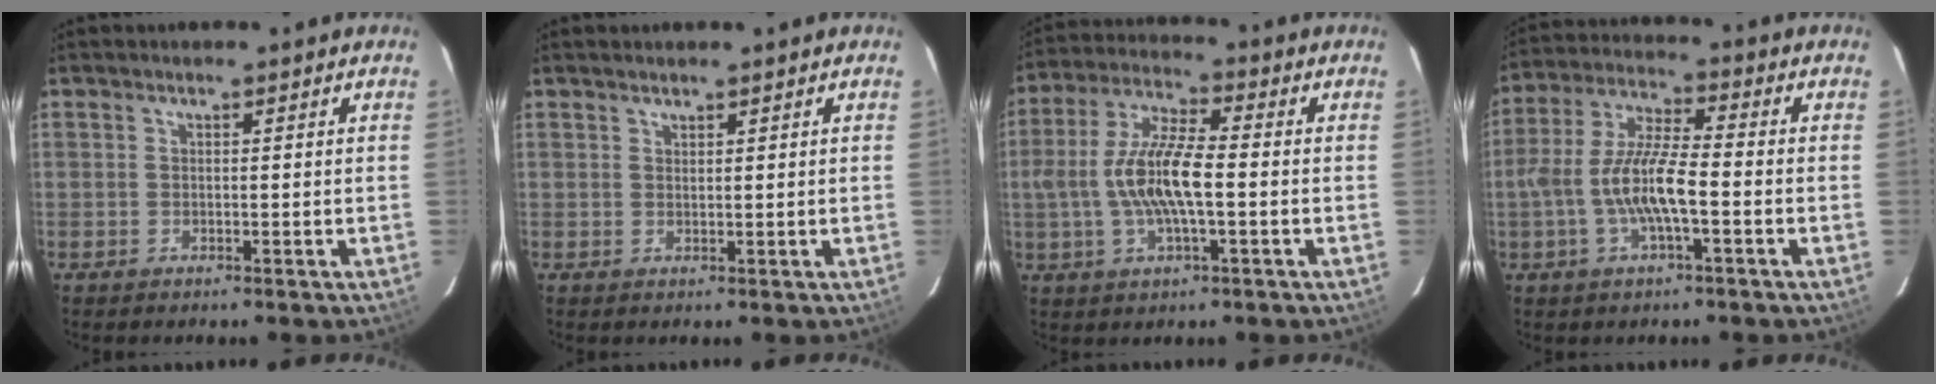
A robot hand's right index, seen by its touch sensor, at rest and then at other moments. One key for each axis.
{"total": 0.9, "fx": 0.9, "fy": 0.1, "fz": 0.1, "tx": -0.003, "ty": 0.001, "tz": 0.017}
{"total": 11.6, "fx": -1.4, "fy": 3.0, "fz": 11.1, "tx": -0.225, "ty": 0.006, "tz": -0.027}
{"total": 10.3, "fx": -2.8, "fy": 2.1, "fz": 9.6, "tx": -0.199, "ty": 0.004, "tz": -0.052}